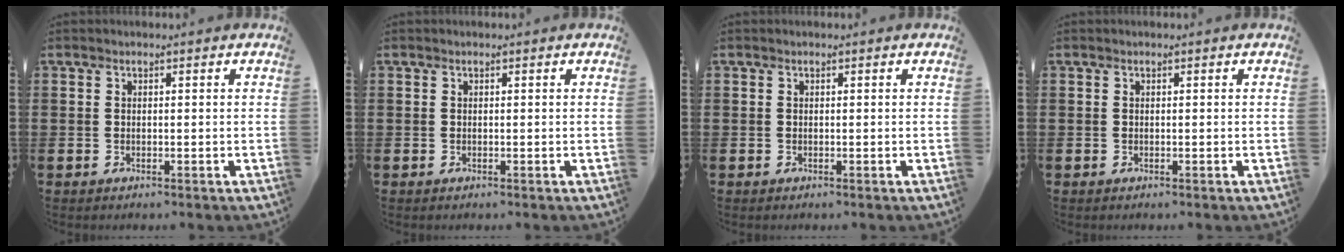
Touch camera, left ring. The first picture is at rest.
{"total": 0.0}
{"total": 0.0}
{"total": 0.0}